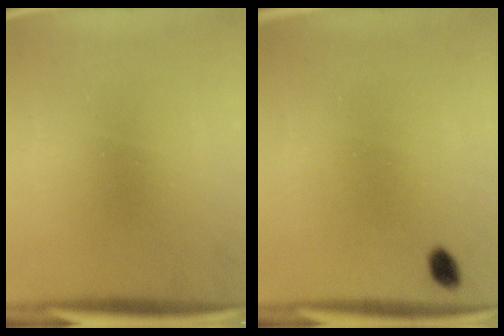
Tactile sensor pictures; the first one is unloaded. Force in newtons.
{"total": 2.0}